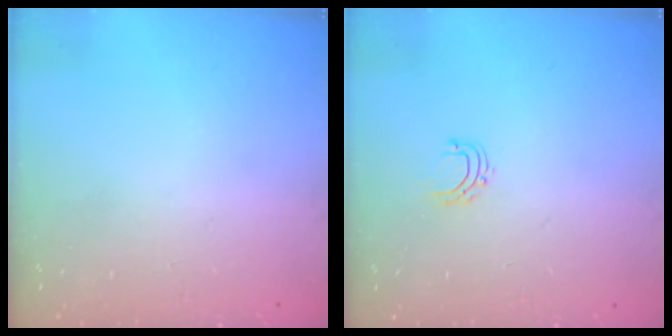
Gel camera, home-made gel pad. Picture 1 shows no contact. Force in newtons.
{"total": 4.5, "press": 4.5, "slide": 0.3}